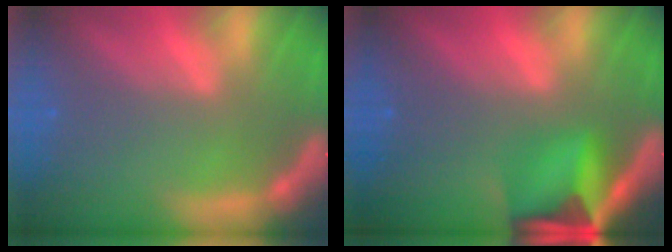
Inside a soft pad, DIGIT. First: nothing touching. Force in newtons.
{"total": 7.4}